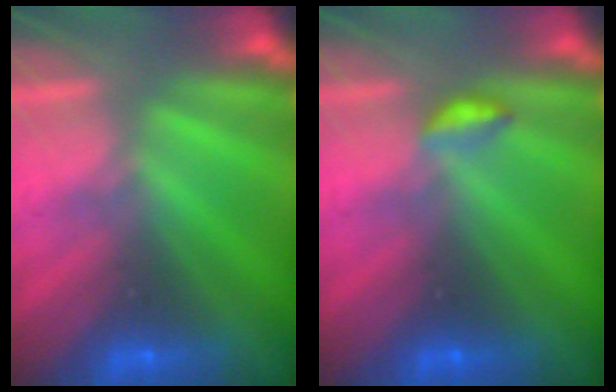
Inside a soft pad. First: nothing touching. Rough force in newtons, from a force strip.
{"total": 2.9}